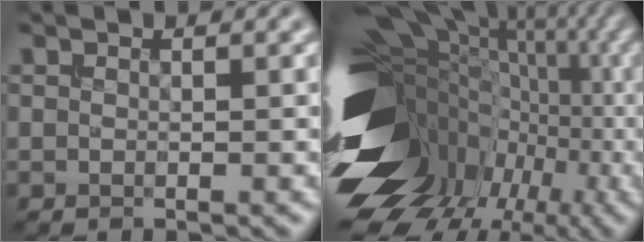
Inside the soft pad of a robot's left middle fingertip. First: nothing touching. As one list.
[{"total": 18.3, "force": [-1.6, 13.4, 12.4], "torque": [-0.215, 0.004, -0.009]}]